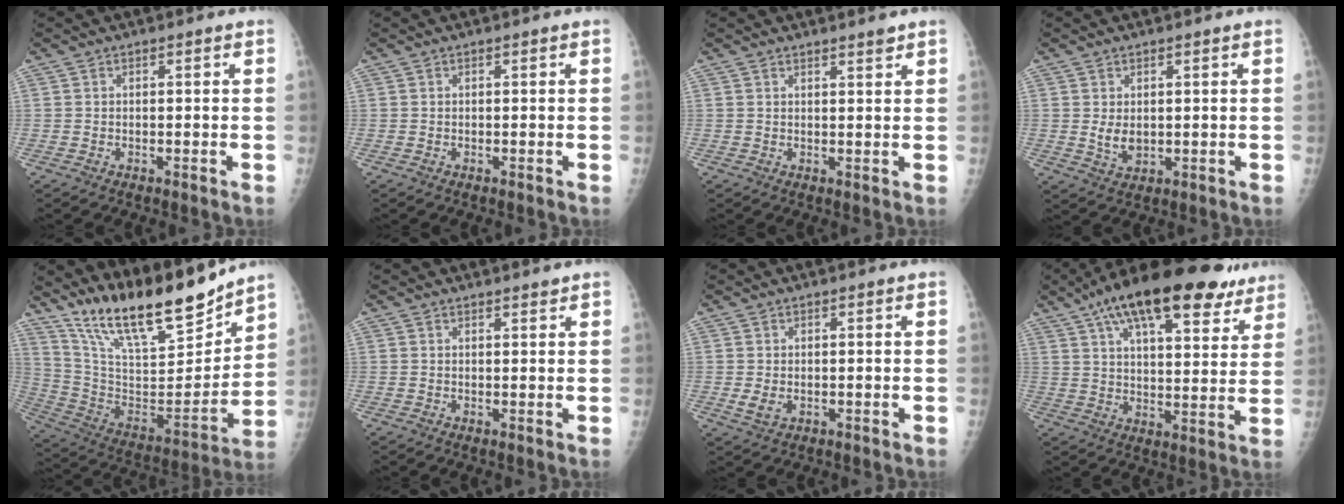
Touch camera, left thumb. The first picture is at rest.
{"total": 0.0}
{"total": 1.8, "force": [1.5, 0.1, 0.9], "torque": [-0.008, -0.013, 0.024]}
{"total": 3.4, "force": [0.6, 2.2, 2.5], "torque": [-0.036, -0.011, 0.019]}
{"total": 23.5, "force": [19.2, 5.8, 12.2], "torque": [-0.171, -0.104, 0.336]}
{"total": 1.2, "force": [1.1, 0.2, 0.4], "torque": [-0.001, -0.009, 0.017]}
{"total": 2.5, "force": [0.2, 1.6, 1.9], "torque": [-0.031, -0.007, 0.009]}
{"total": 24.6, "force": [15.7, 9.4, 16.4], "torque": [-0.233, -0.017, 0.235]}